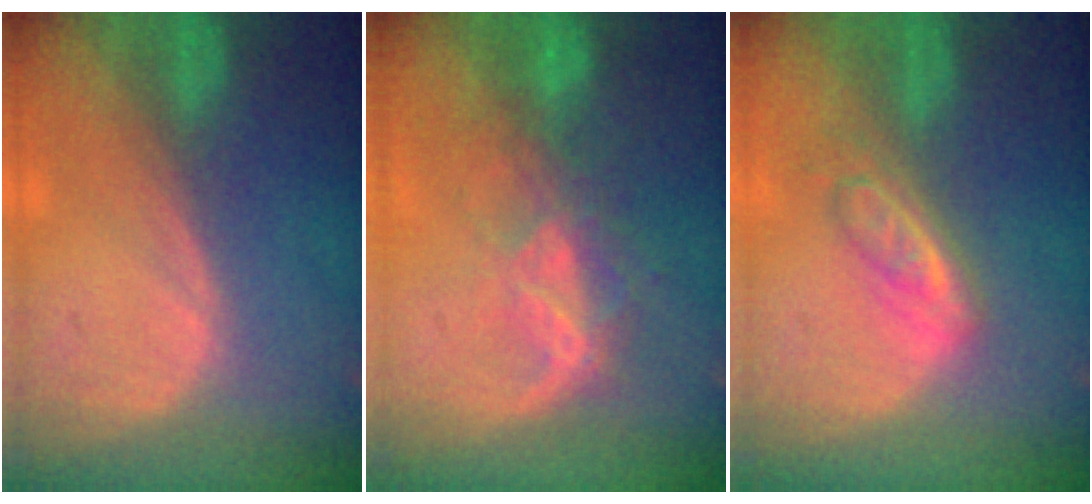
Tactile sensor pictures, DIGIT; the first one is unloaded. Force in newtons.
{"total": 6.5, "press": 5.9, "slide": 2.7}
{"total": 5.0, "press": 4.6, "slide": 2.0}